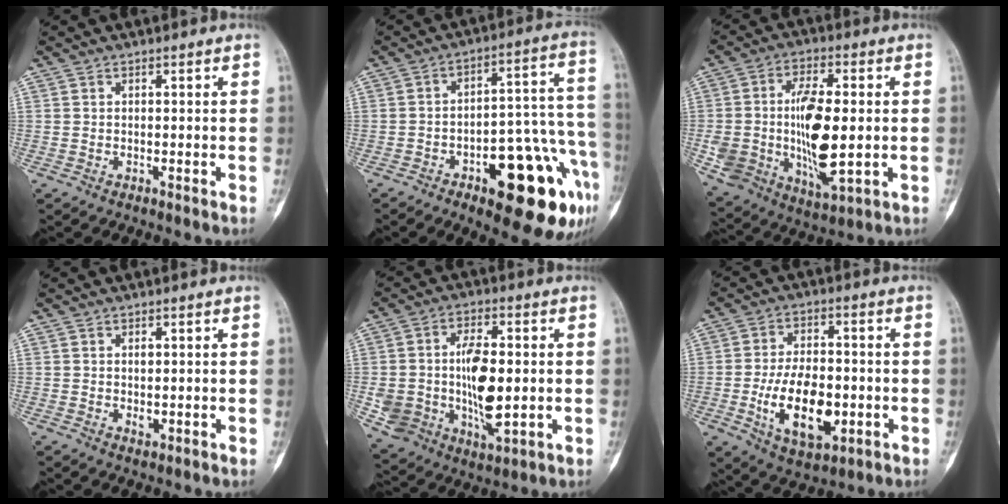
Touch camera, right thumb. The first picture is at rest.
{"total": 22.0, "force": [-9.9, 8.2, 17.8], "torque": [-0.170, 0.073, -0.125]}
{"total": 18.4, "force": [-0.4, 8.8, 16.2], "torque": [-0.303, -0.003, 0.005]}
{"total": 1.9, "force": [0.2, 1.2, 1.5], "torque": [-0.018, -0.005, 0.005]}
{"total": 16.4, "force": [-0.4, 9.1, 13.6], "torque": [-0.235, 0.005, 0.007]}
{"total": 14.5, "force": [-3.3, 7.8, 11.8], "torque": [-0.187, 0.007, -0.045]}